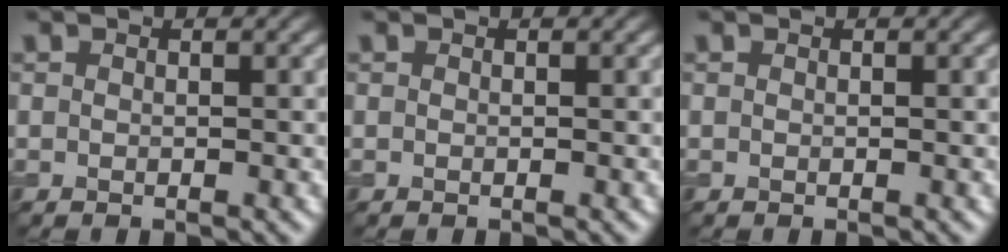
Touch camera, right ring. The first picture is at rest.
{"total": 0.0}
{"total": 0.0}